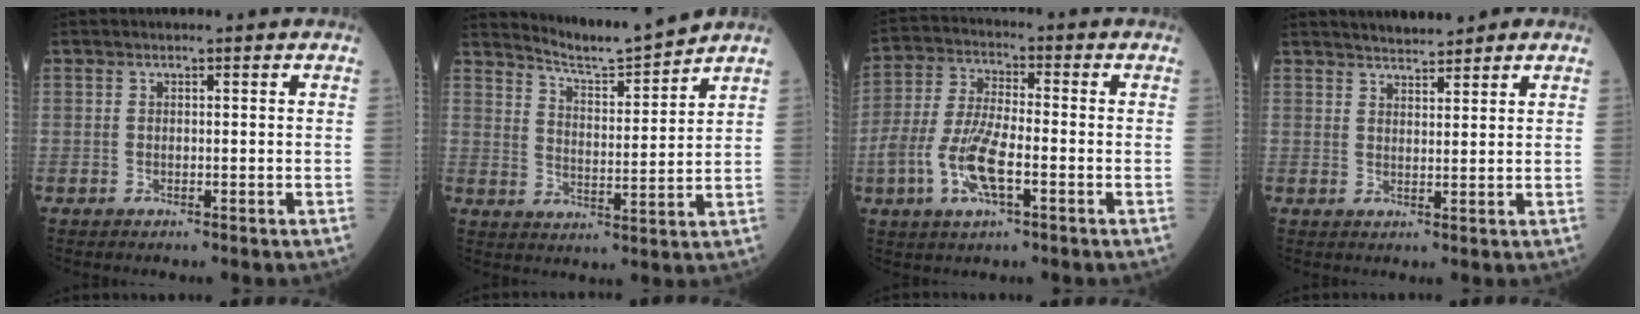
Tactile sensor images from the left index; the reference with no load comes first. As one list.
[{"total": 7.5, "force": [7.4, -1.2, 0.6], "torque": [-0.026, -0.017, 0.133]}, {"total": 9.7, "force": [-3.4, 3.2, 8.5], "torque": [-0.188, -0.004, -0.067]}, {"total": 4.5, "force": [4.1, 1.0, 1.5], "torque": [-0.023, 0.014, 0.063]}]